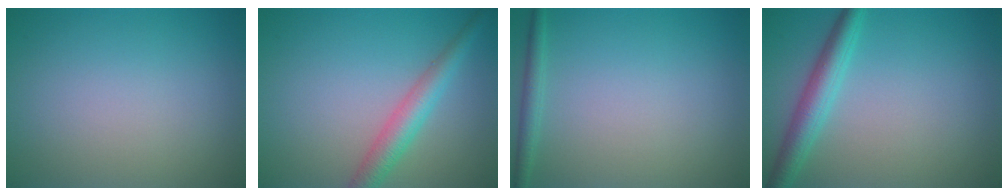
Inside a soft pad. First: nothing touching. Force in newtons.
{"total": 3.4, "press": 3.4, "slide": 0.1}
{"total": 1.4, "press": 1.4, "slide": 0.1}
{"total": 3.5, "press": 3.5, "slide": 0.1}